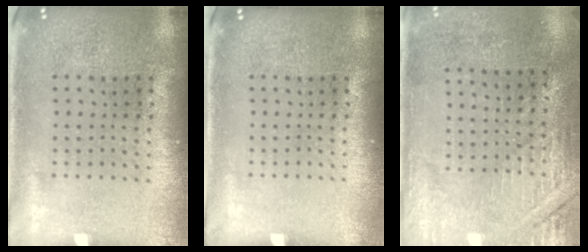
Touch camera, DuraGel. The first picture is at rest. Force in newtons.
{"total": 0.0}
{"total": 2.9, "press": 2.7, "slide": 1.1}